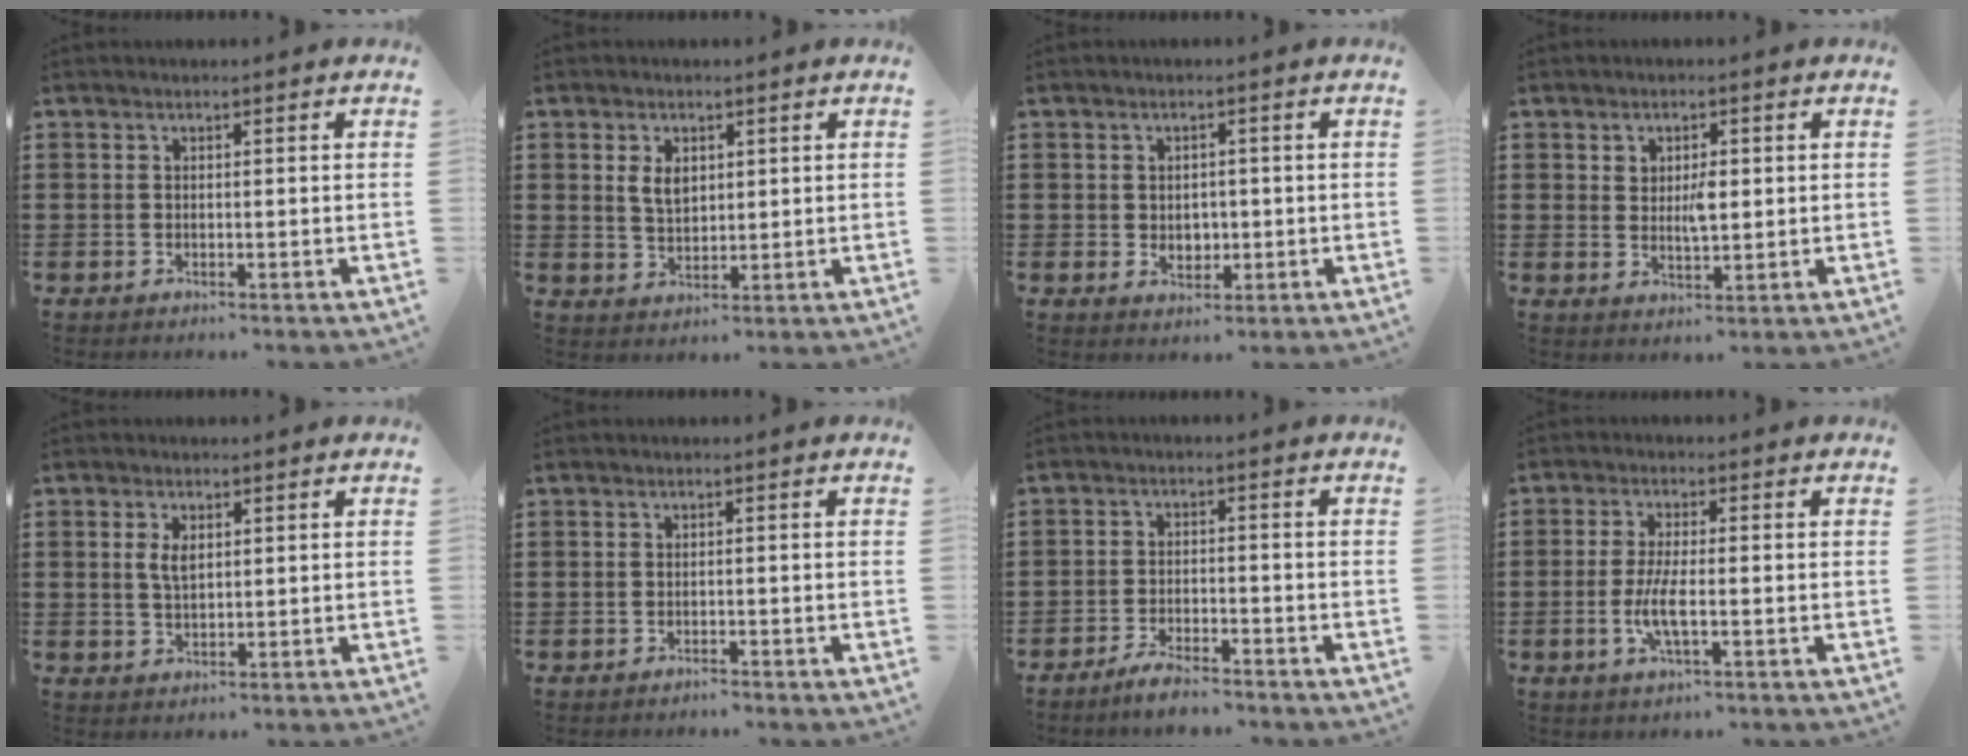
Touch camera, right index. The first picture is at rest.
{"total": 3.5, "force": [1.3, 2.0, 2.6], "torque": [-0.049, 0.002, 0.022]}
{"total": 2.3, "force": [0.1, 1.9, 1.2], "torque": [-0.022, 0.004, -0.002]}
{"total": 3.3, "force": [0.7, 1.6, 2.8], "torque": [-0.050, 0.001, 0.010]}
{"total": 2.9, "force": [0.8, 1.3, 2.4], "torque": [-0.052, 0.005, 0.014]}
{"total": 0.8, "force": [-0.8, 0.0, 0.0], "torque": [-0.003, -0.002, -0.016]}
{"total": 3.4, "force": [-3.2, 0.2, 1.0], "torque": [-0.021, 0.005, -0.065]}
{"total": 5.0, "force": [-1.4, 1.1, 4.7], "torque": [-0.099, -0.005, -0.031]}